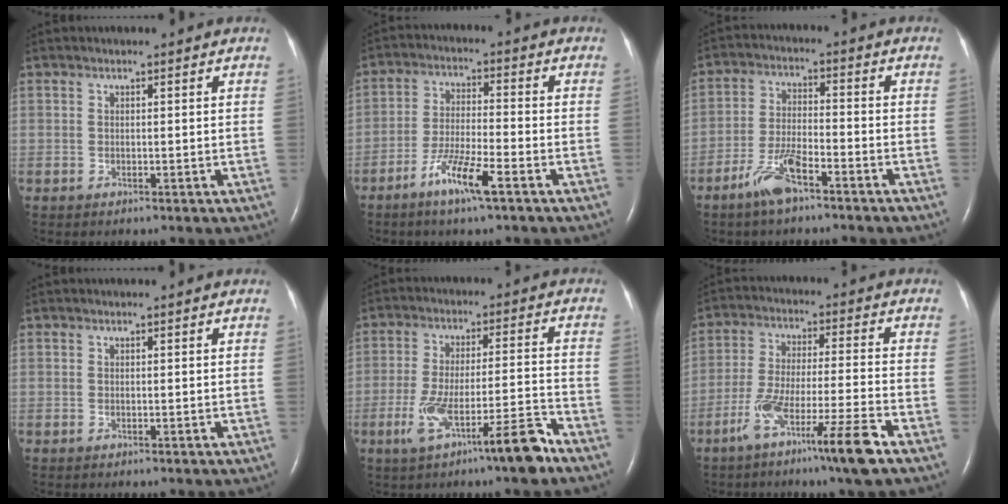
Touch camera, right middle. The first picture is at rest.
{"total": 7.5, "force": [-4.4, 0.3, 6.0], "torque": [-0.122, -0.011, -0.084]}
{"total": 6.9, "force": [-4.7, 1.1, 4.9], "torque": [-0.109, -0.004, -0.089]}
{"total": 0.0}
{"total": 11.1, "force": [-6.7, 0.6, 8.8], "torque": [-0.162, 0.001, -0.108]}
{"total": 11.5, "force": [-7.0, -0.9, 9.1], "torque": [-0.171, -0.022, -0.127]}